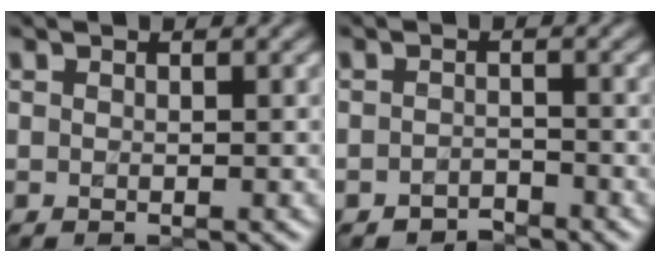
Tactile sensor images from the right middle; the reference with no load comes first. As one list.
[{"total": 1.7, "force": [-1.6, 0.5, 0.0], "torque": [-0.001, -0.001, -0.032]}]